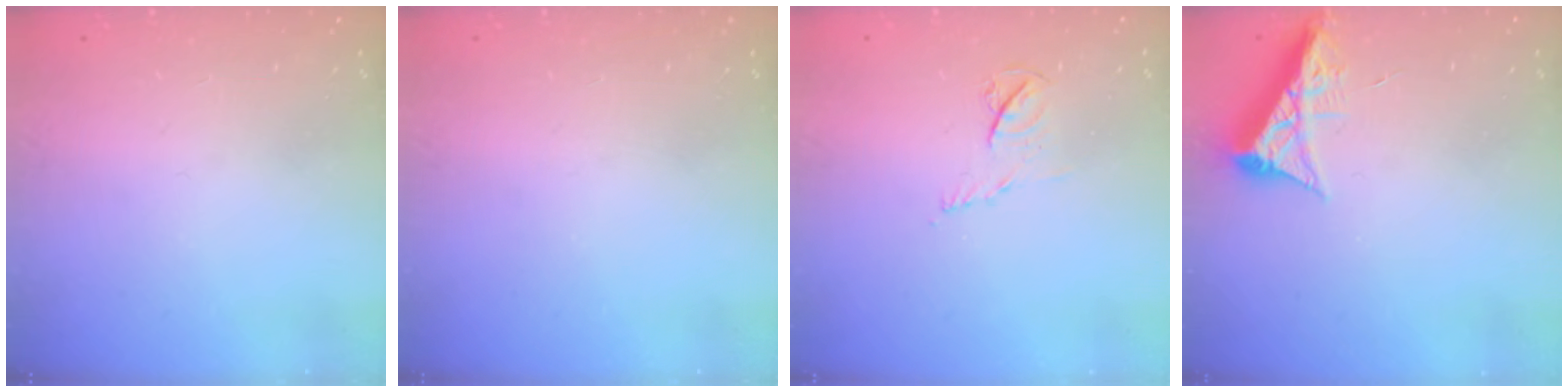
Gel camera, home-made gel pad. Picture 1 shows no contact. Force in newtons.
{"total": 0.0}
{"total": 5.4, "press": 5.3, "slide": 0.7}
{"total": 7.7, "press": 7.6, "slide": 1.0}